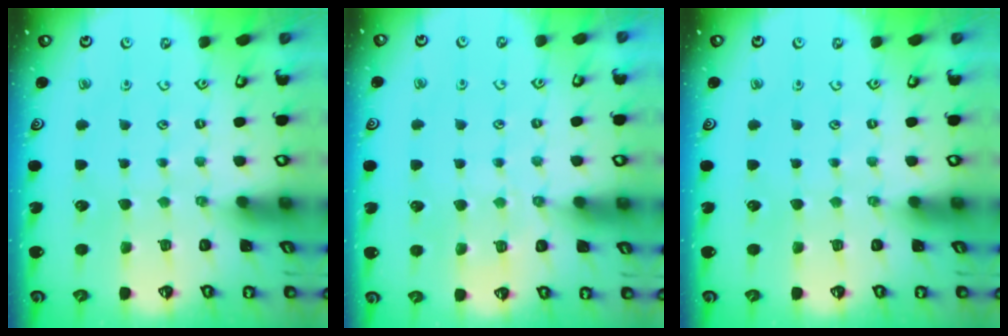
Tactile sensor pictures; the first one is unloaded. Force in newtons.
{"total": 4.5, "press": 4.5, "slide": 0.6}
{"total": 0.0}